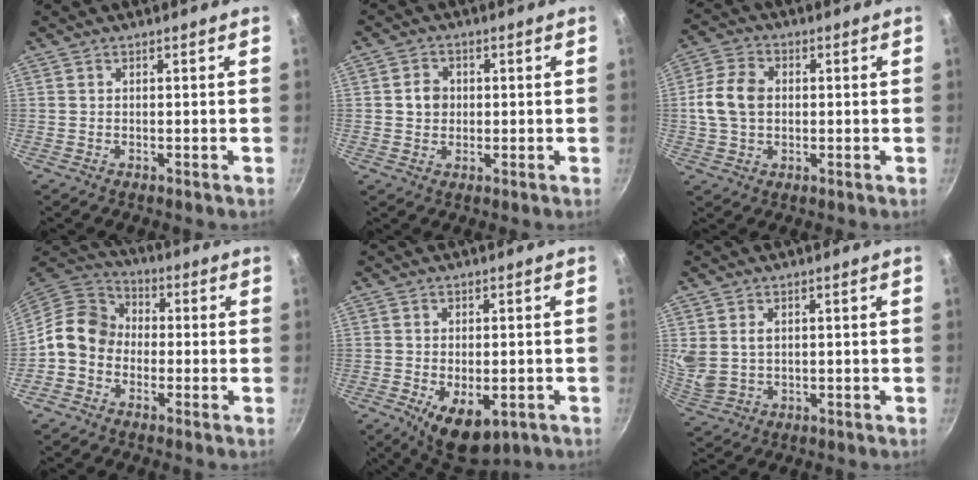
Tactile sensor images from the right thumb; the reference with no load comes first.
{"total": 4.1, "force": [0.2, 3.6, 1.9], "torque": [-0.010, 0.006, 0.000]}
{"total": 8.8, "force": [0.4, 6.5, 5.9], "torque": [-0.104, 0.014, -0.001]}
{"total": 10.1, "force": [-1.7, 8.4, 5.3], "torque": [-0.064, 0.038, -0.059]}
{"total": 9.3, "force": [-3.4, 5.0, 7.1], "torque": [-0.085, 0.000, -0.036]}
{"total": 5.4, "force": [1.3, 3.9, 3.5], "torque": [-0.061, -0.011, 0.036]}